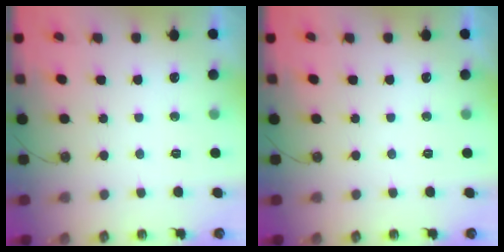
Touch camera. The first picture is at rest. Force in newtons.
{"total": 0.0}